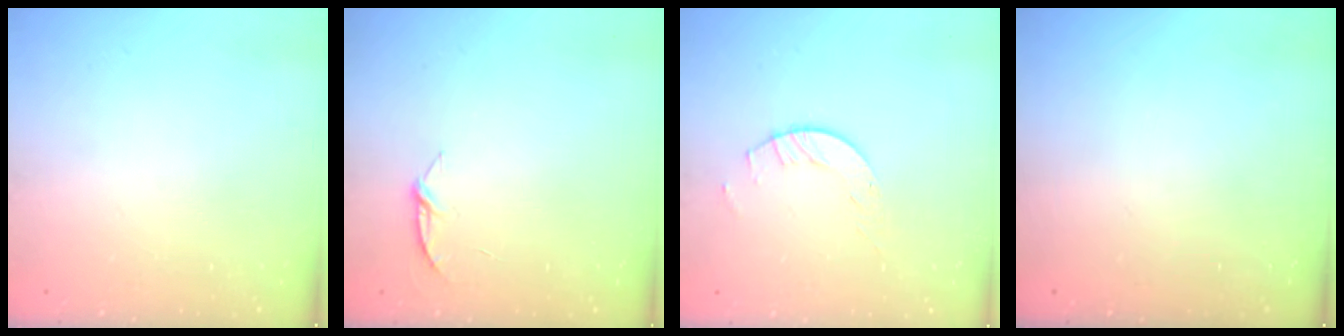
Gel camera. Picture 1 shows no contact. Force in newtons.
{"total": 4.3, "press": 4.3, "slide": 0.4}
{"total": 4.1, "press": 4.1, "slide": 0.2}
{"total": 0.0}